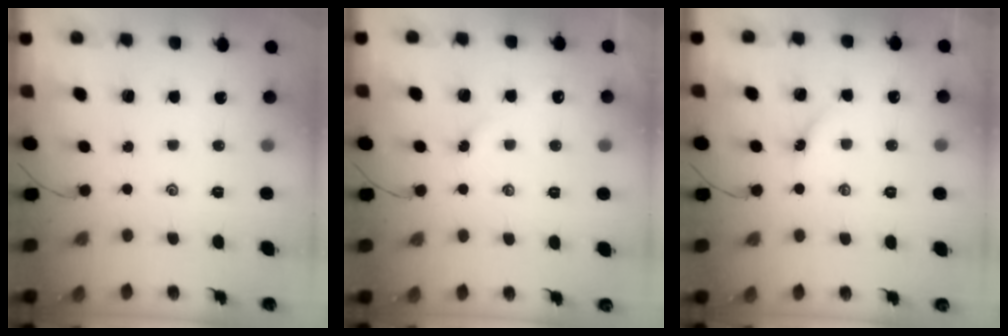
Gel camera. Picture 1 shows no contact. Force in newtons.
{"total": 3.0, "press": 2.9, "slide": 0.4}
{"total": 3.0, "press": 3.0, "slide": 0.4}